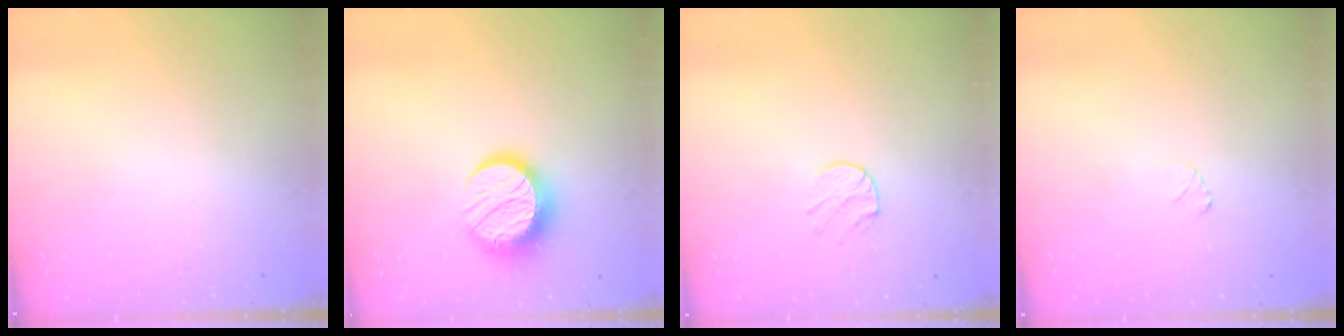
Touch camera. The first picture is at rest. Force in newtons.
{"total": 13.7, "press": 13.6, "slide": 1.0}
{"total": 6.0, "press": 6.0, "slide": 0.6}
{"total": 2.6, "press": 2.6, "slide": 0.3}